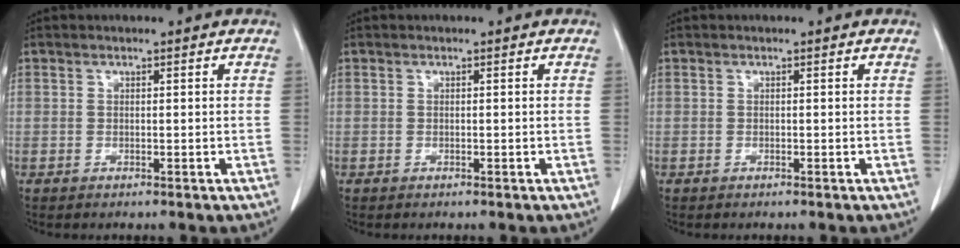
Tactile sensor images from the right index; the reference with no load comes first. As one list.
[{"total": 0.0}, {"total": 0.0}]